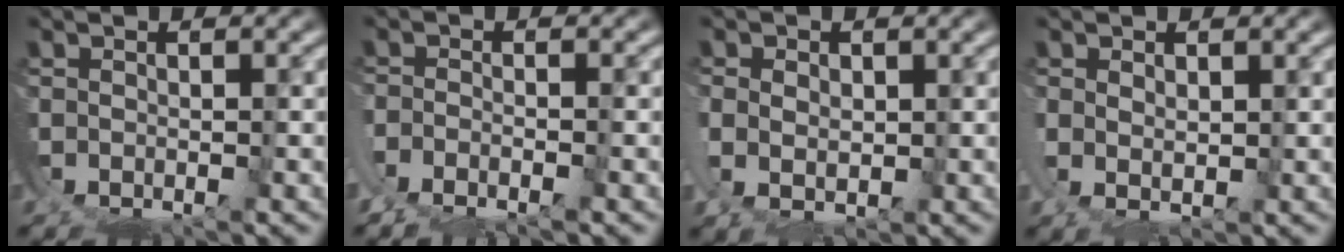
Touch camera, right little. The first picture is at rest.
{"total": 2.1, "force": [-1.6, 0.1, 1.2], "torque": [-0.022, -0.005, -0.029]}
{"total": 2.9, "force": [0.5, 1.7, 2.3], "torque": [-0.048, -0.016, 0.021]}
{"total": 2.1, "force": [1.1, 0.8, 1.6], "torque": [-0.037, -0.013, 0.030]}